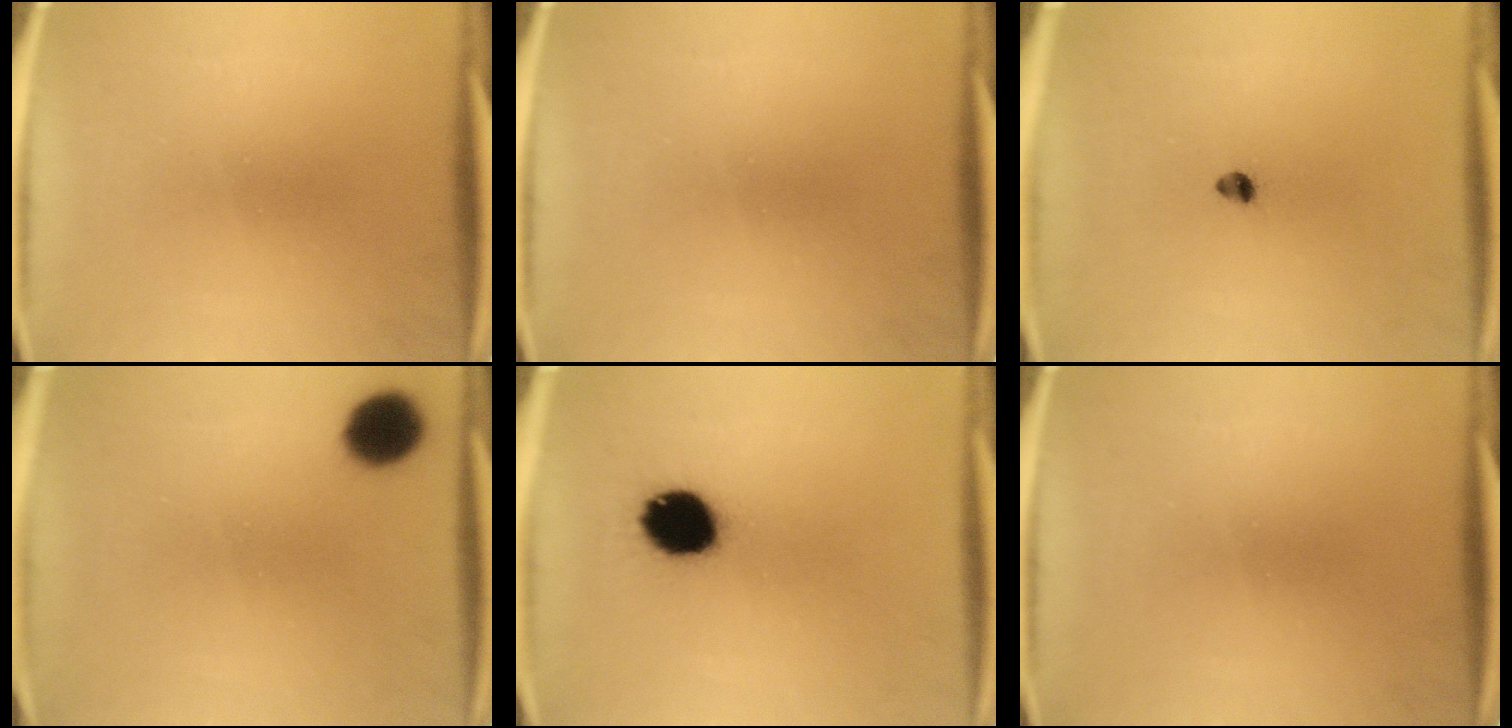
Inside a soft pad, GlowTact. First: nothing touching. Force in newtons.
{"total": 0.0}
{"total": 1.7}
{"total": 9.5}
{"total": 12.1}
{"total": 0.0}